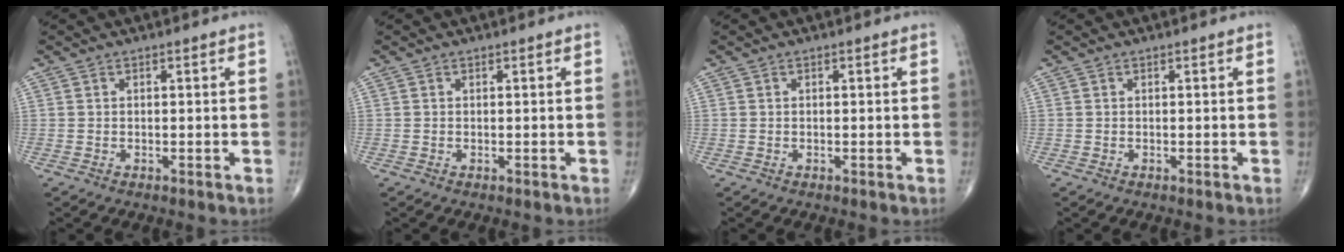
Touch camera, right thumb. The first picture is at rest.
{"total": 0.0}
{"total": 0.0}
{"total": 0.0}